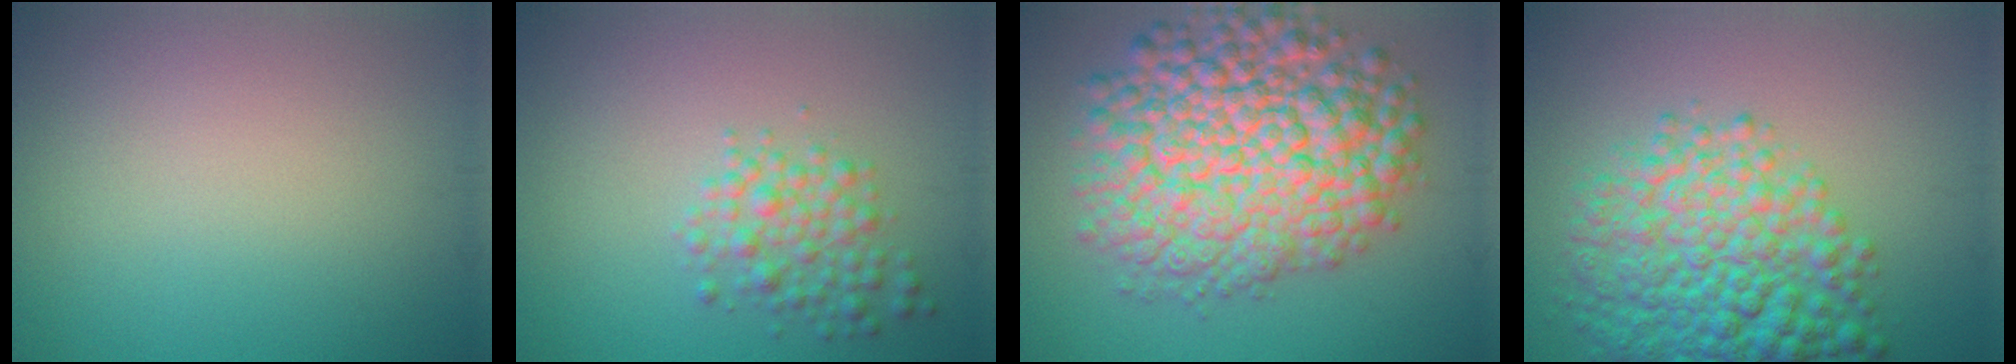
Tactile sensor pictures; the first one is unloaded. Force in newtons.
{"total": 3.0, "press": 3.0, "slide": 0.1}
{"total": 12.2, "press": 12.2, "slide": 0.5}
{"total": 8.9, "press": 8.9, "slide": 0.3}